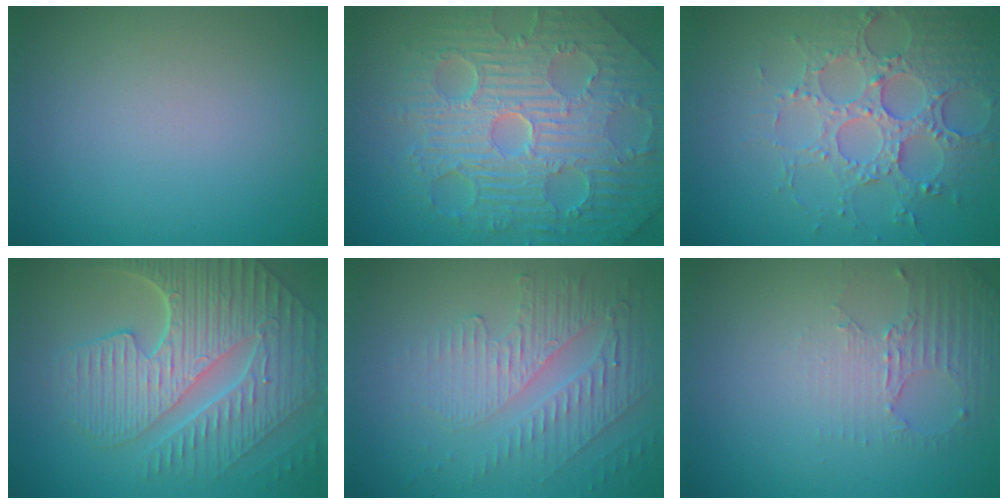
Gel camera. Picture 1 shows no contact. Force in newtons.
{"total": 11.2, "press": 7.4, "slide": 8.5}
{"total": 4.7, "press": 4.6, "slide": 1.0}
{"total": 9.8, "press": 6.5, "slide": 7.3}
{"total": 5.8, "press": 3.4, "slide": 4.7}
{"total": 2.5, "press": 1.7, "slide": 1.8}